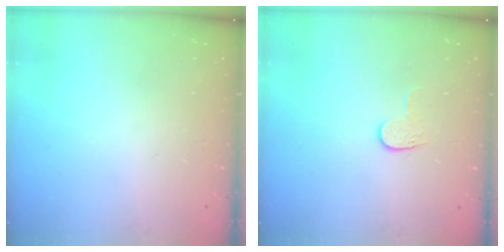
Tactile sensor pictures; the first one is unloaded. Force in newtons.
{"total": 3.9, "press": 3.9, "slide": 0.4}